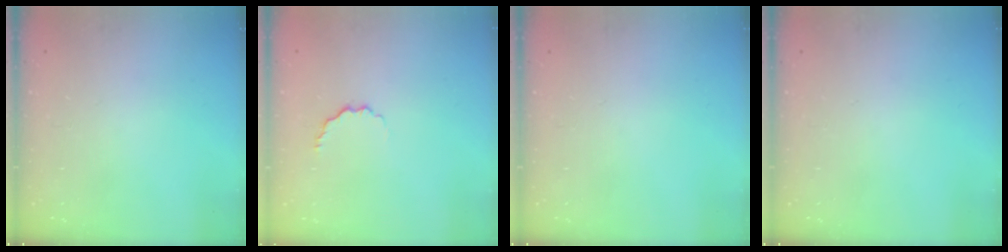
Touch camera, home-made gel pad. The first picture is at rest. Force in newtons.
{"total": 3.8, "press": 3.7, "slide": 0.9}
{"total": 0.0}
{"total": 0.0}